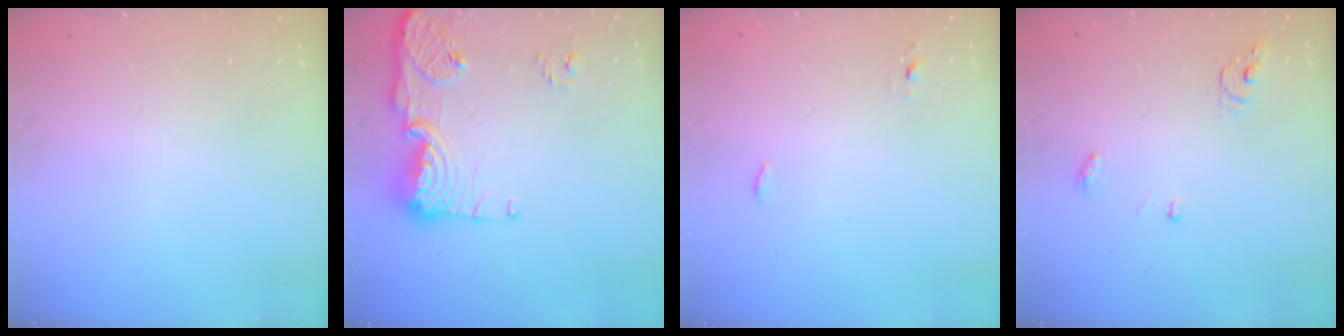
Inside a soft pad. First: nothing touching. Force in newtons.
{"total": 15.4, "press": 14.9, "slide": 4.1}
{"total": 2.8, "press": 2.6, "slide": 0.9}
{"total": 4.0, "press": 3.9, "slide": 0.4}